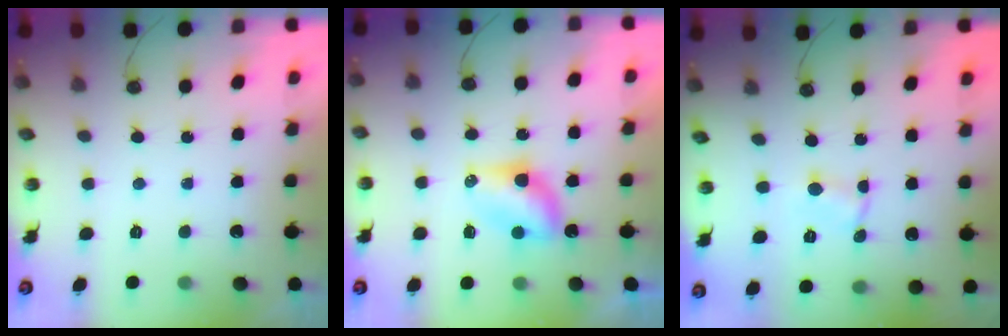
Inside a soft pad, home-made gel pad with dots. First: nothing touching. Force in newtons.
{"total": 6.0, "press": 5.9, "slide": 0.6}
{"total": 0.6, "press": 0.6, "slide": 0.1}